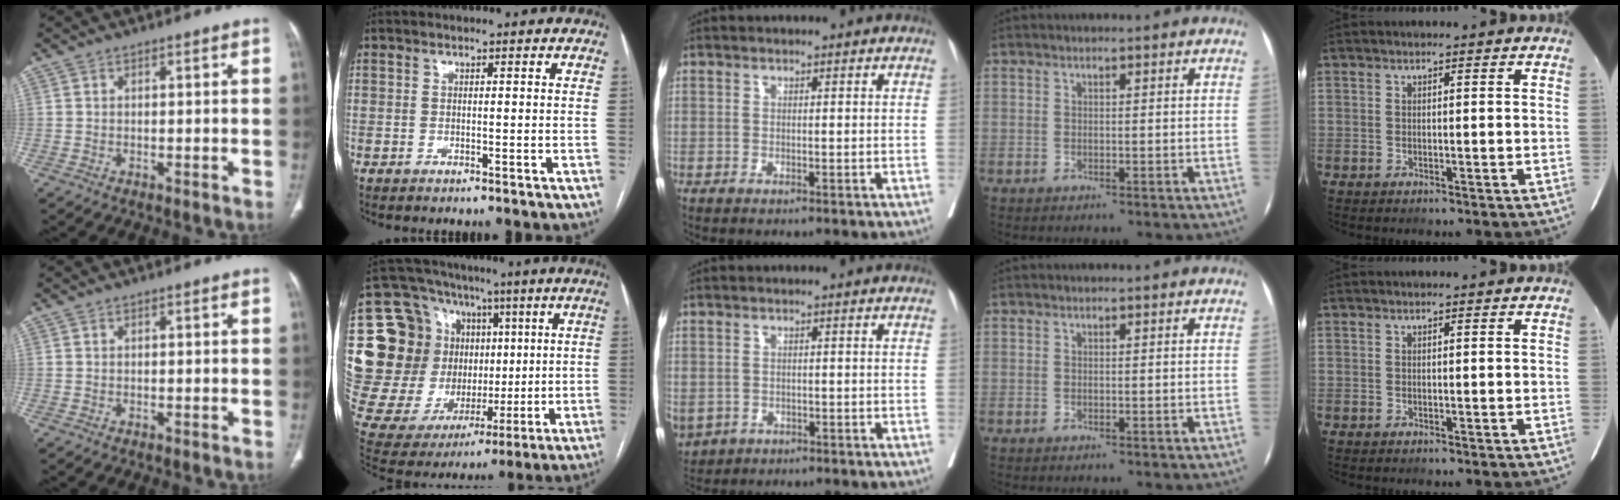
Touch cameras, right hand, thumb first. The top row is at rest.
{"index": {"total": 27.0, "force": [5.0, 21.7, 15.2], "torque": [-0.320, 0.080, 0.116]}, "middle": {"total": 8.6, "force": [-3.4, 7.0, 3.6], "torque": [-0.106, -0.004, -0.045]}}